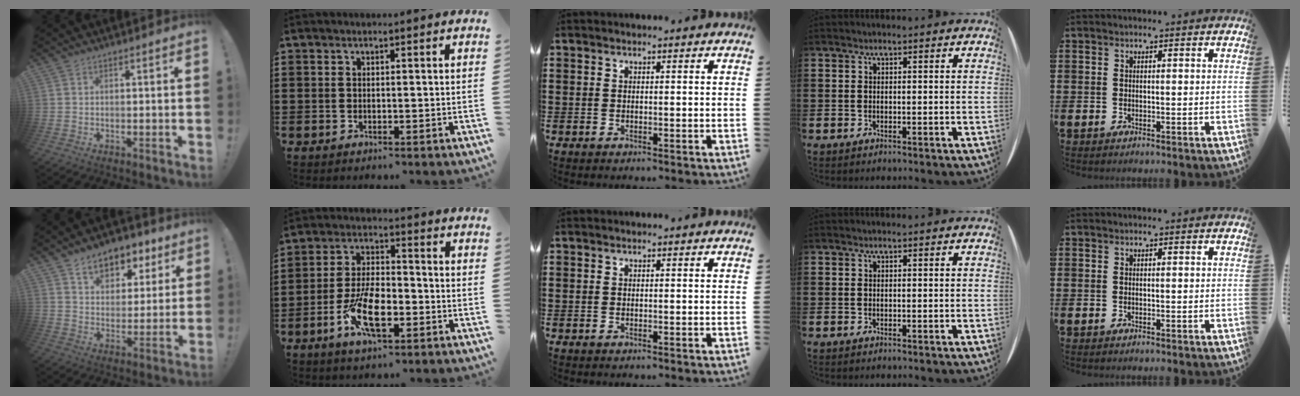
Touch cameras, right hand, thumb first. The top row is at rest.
{"thumb": {"total": 9.8, "force": [6.2, 6.5, 4.1], "torque": [-0.048, -0.041, 0.113]}, "index": {"total": 9.9, "force": [-3.8, 4.3, 8.1], "torque": [-0.167, -0.002, -0.067]}}